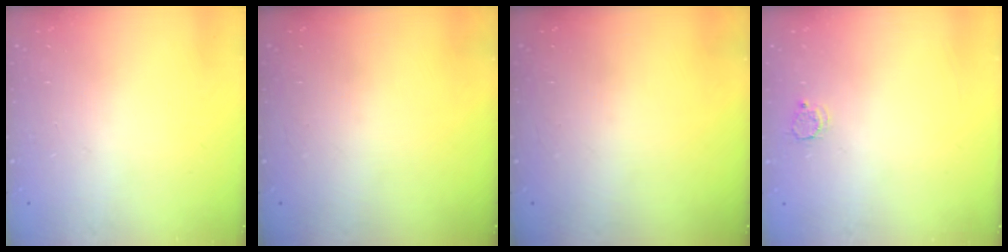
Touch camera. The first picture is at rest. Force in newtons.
{"total": 0.0}
{"total": 0.0}
{"total": 2.5, "press": 2.5, "slide": 0.3}